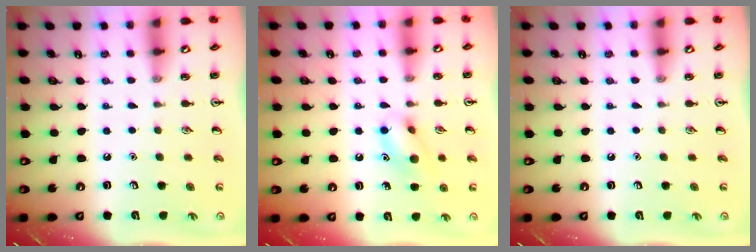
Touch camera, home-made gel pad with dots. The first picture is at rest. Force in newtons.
{"total": 11.0, "press": 11.0, "slide": 0.6}
{"total": 0.0}